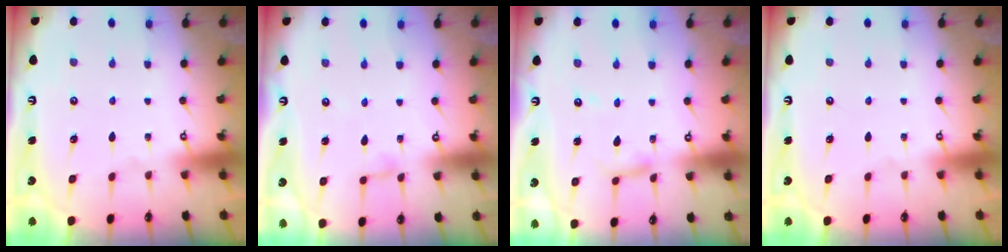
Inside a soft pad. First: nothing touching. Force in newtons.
{"total": 2.9, "press": 2.9, "slide": 0.2}
{"total": 5.3, "press": 5.2, "slide": 0.4}
{"total": 0.0}